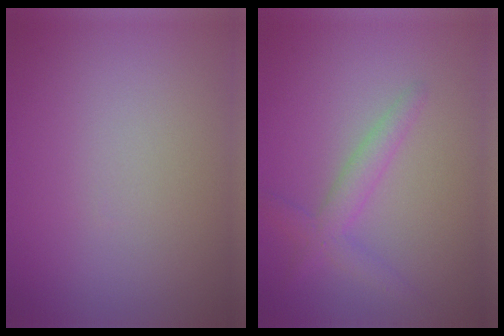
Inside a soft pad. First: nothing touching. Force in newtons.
{"total": 2.4, "press": 2.4, "slide": 0.2}